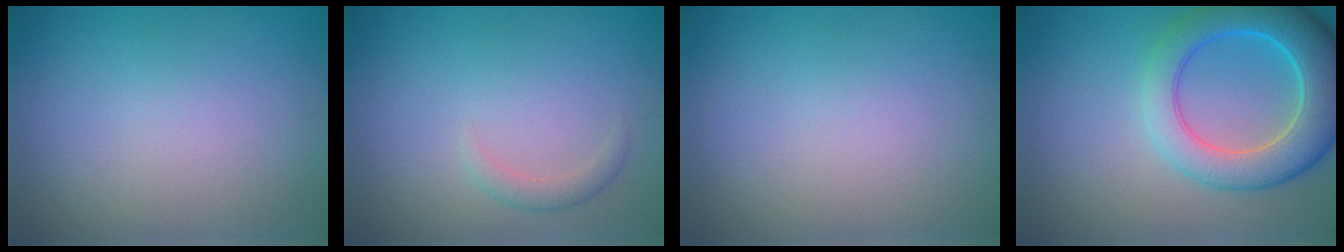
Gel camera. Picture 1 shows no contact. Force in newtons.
{"total": 1.2, "press": 1.2, "slide": 0.0}
{"total": 0.0}
{"total": 7.8, "press": 7.8, "slide": 0.4}